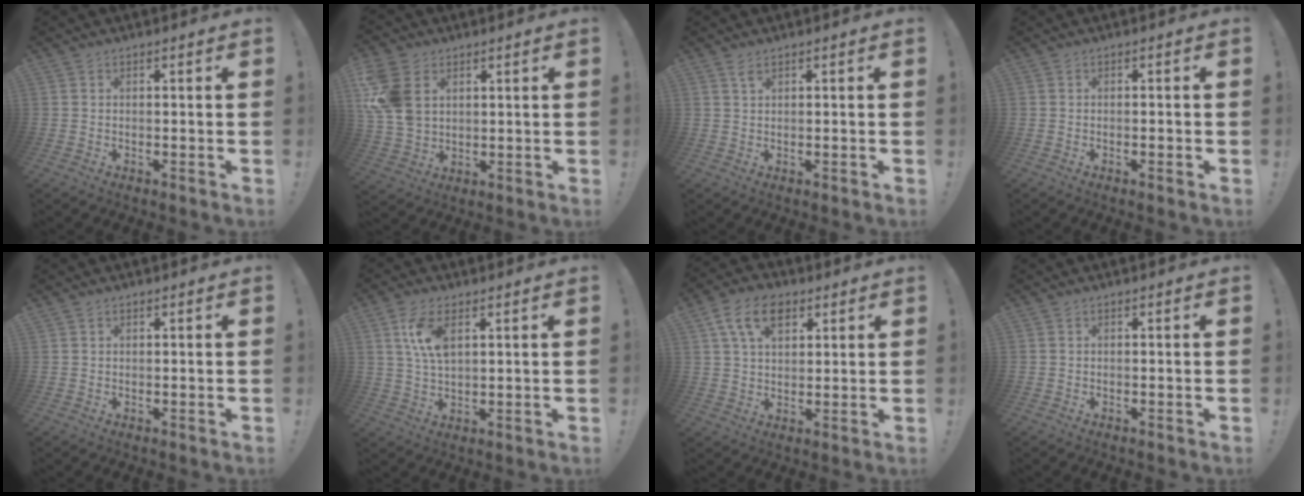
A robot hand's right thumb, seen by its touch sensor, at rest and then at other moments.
{"total": 13.2, "force": [4.2, 9.8, 7.9], "torque": [-0.170, -0.009, 0.083]}
{"total": 1.8, "force": [1.2, 0.6, 1.3], "torque": [-0.019, -0.001, 0.021]}
{"total": 0.8, "force": [-0.3, 0.3, 0.7], "torque": [-0.009, 0.002, -0.005]}
{"total": 0.8, "force": [0.6, 0.5, 0.1], "torque": [0.005, -0.002, 0.009]}
{"total": 8.5, "force": [3.4, 4.1, 6.6], "torque": [-0.123, -0.005, 0.061]}
{"total": 11.6, "force": [5.3, 7.5, 7.1], "torque": [-0.110, -0.004, 0.098]}
{"total": 0.0}